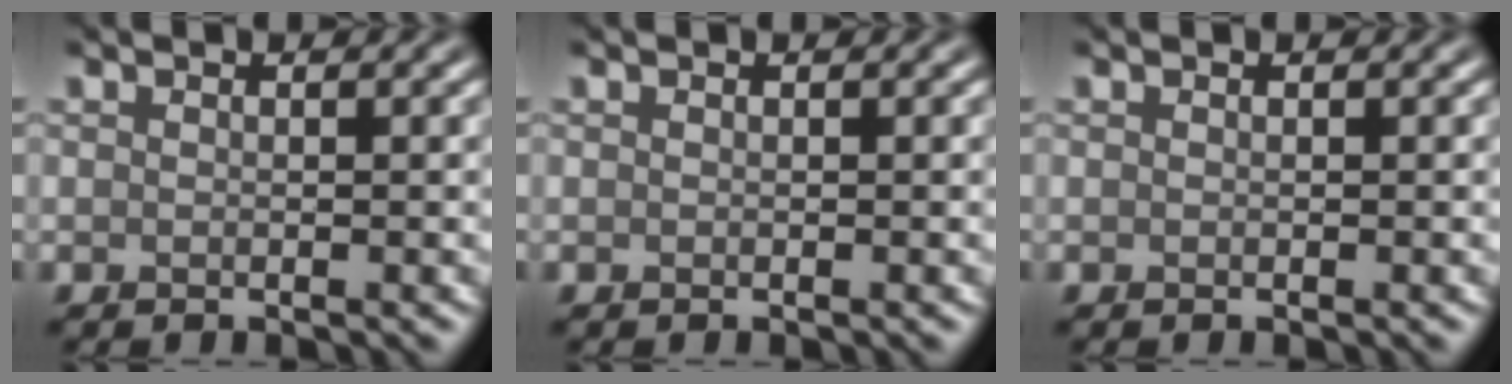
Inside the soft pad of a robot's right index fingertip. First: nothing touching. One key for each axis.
{"total": 0.0}
{"total": 0.0}